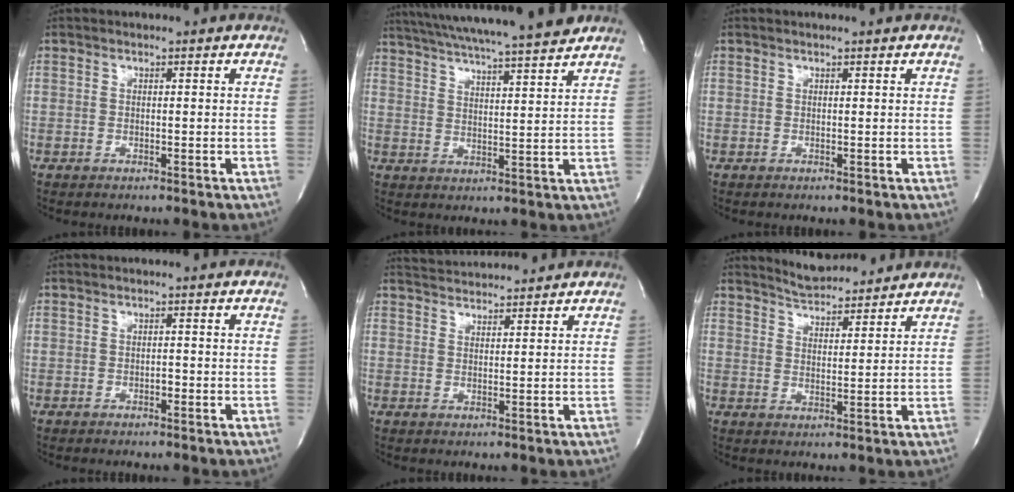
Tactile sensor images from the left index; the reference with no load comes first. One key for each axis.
{"total": 18.8, "fx": 16.7, "fy": -0.3, "fz": 8.7, "tx": -0.156, "ty": 0.002, "tz": 0.243}
{"total": 0.6, "fx": 0.6, "fy": -0.1, "fz": 0.2, "tx": -0.008, "ty": -0.001, "tz": 0.008}
{"total": 0.7, "fx": -0.5, "fy": 0.3, "fz": 0.5, "tx": -0.008, "ty": 0.001, "tz": -0.007}
{"total": 6.2, "fx": 6.1, "fy": 0.1, "fz": 1.0, "tx": -0.026, "ty": 0.027, "tz": 0.099}
{"total": 7.7, "fx": 7.5, "fy": 1.1, "fz": 1.7, "tx": -0.036, "ty": 0.011, "tz": 0.118}